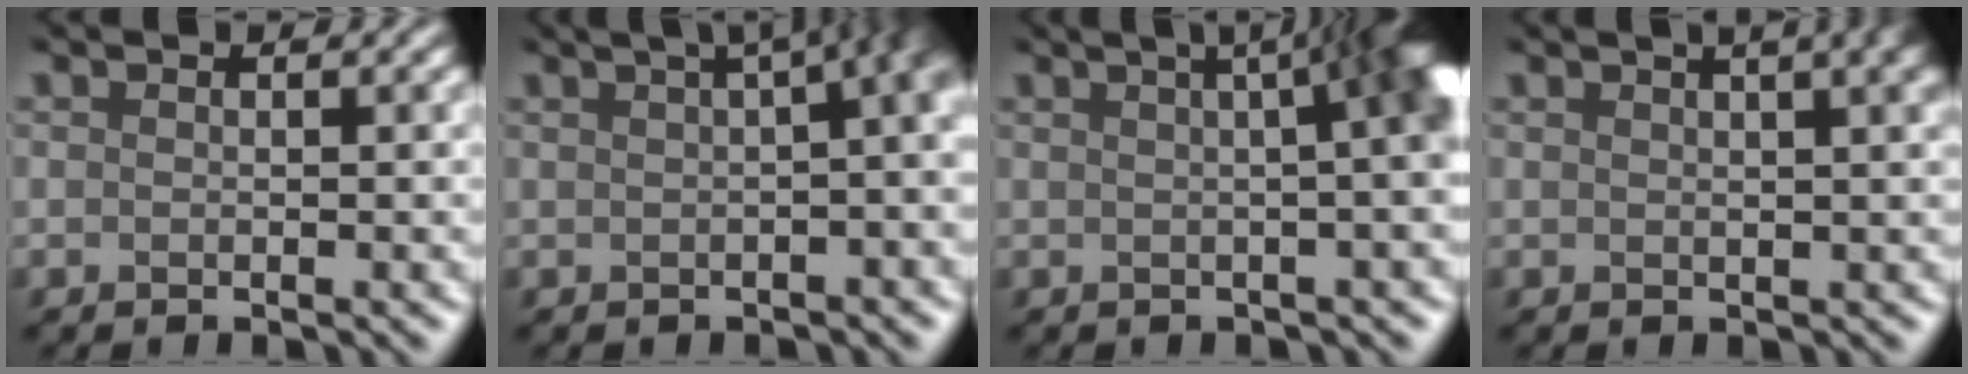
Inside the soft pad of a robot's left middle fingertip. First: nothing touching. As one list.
[{"total": 12.6, "force": [2.9, 5.5, 11.0], "torque": [-0.070, 0.075, 0.031]}, {"total": 14.1, "force": [2.0, 6.7, 12.2], "torque": [-0.058, 0.078, -0.003]}, {"total": 10.1, "force": [5.0, 4.7, 7.5], "torque": [-0.017, 0.067, 0.023]}]